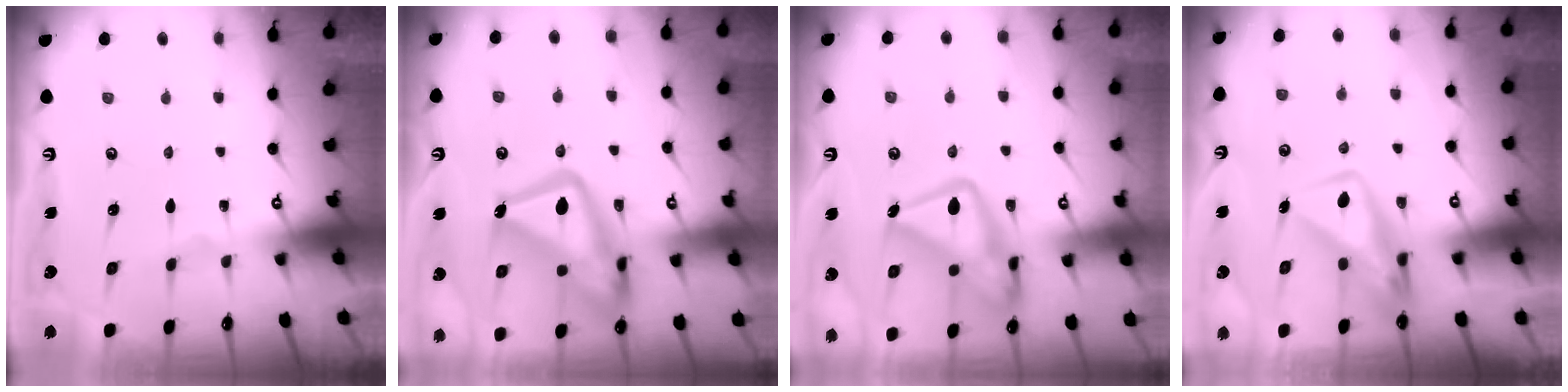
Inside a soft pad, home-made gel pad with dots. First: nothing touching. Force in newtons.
{"total": 19.5, "press": 19.4, "slide": 1.7}
{"total": 19.6, "press": 19.6, "slide": 1.5}
{"total": 11.4, "press": 11.3, "slide": 1.1}